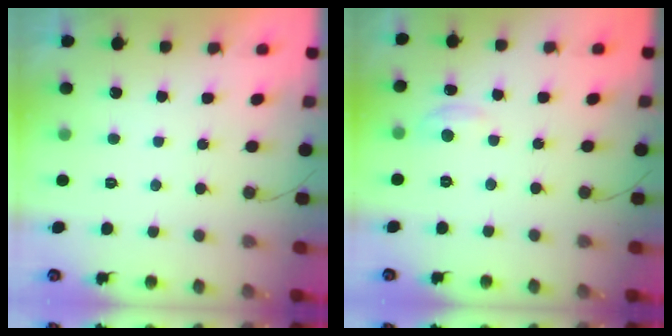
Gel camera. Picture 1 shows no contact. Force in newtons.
{"total": 2.7, "press": 2.7, "slide": 0.4}